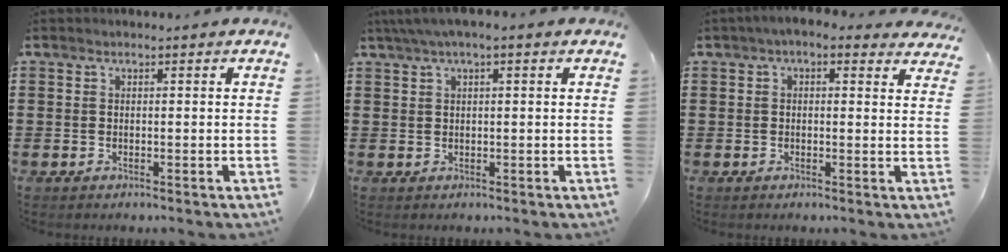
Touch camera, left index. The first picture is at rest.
{"total": 2.2, "force": [0.8, 0.1, 2.1], "torque": [-0.037, 0.001, 0.013]}
{"total": 2.4, "force": [1.4, 1.2, 1.5], "torque": [-0.036, 0.002, 0.023]}